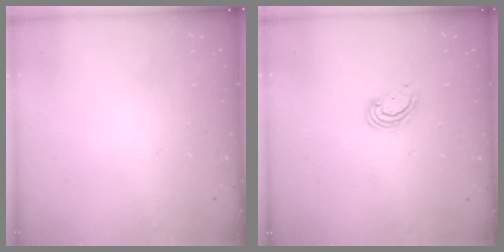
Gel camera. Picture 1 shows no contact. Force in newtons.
{"total": 3.0, "press": 2.9, "slide": 0.3}